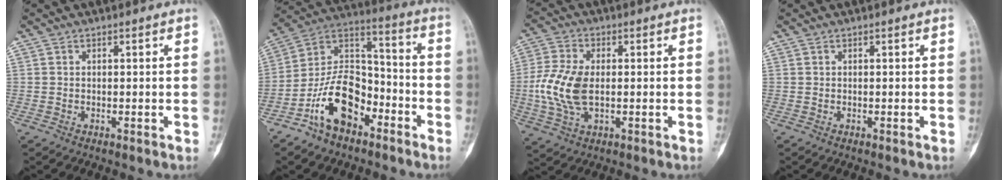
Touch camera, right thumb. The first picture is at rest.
{"total": 15.1, "force": [-8.0, 8.9, 9.3], "torque": [-0.147, 0.080, -0.153]}
{"total": 11.0, "force": [-0.5, 6.3, 9.0], "torque": [-0.204, 0.004, -0.008]}
{"total": 0.0}